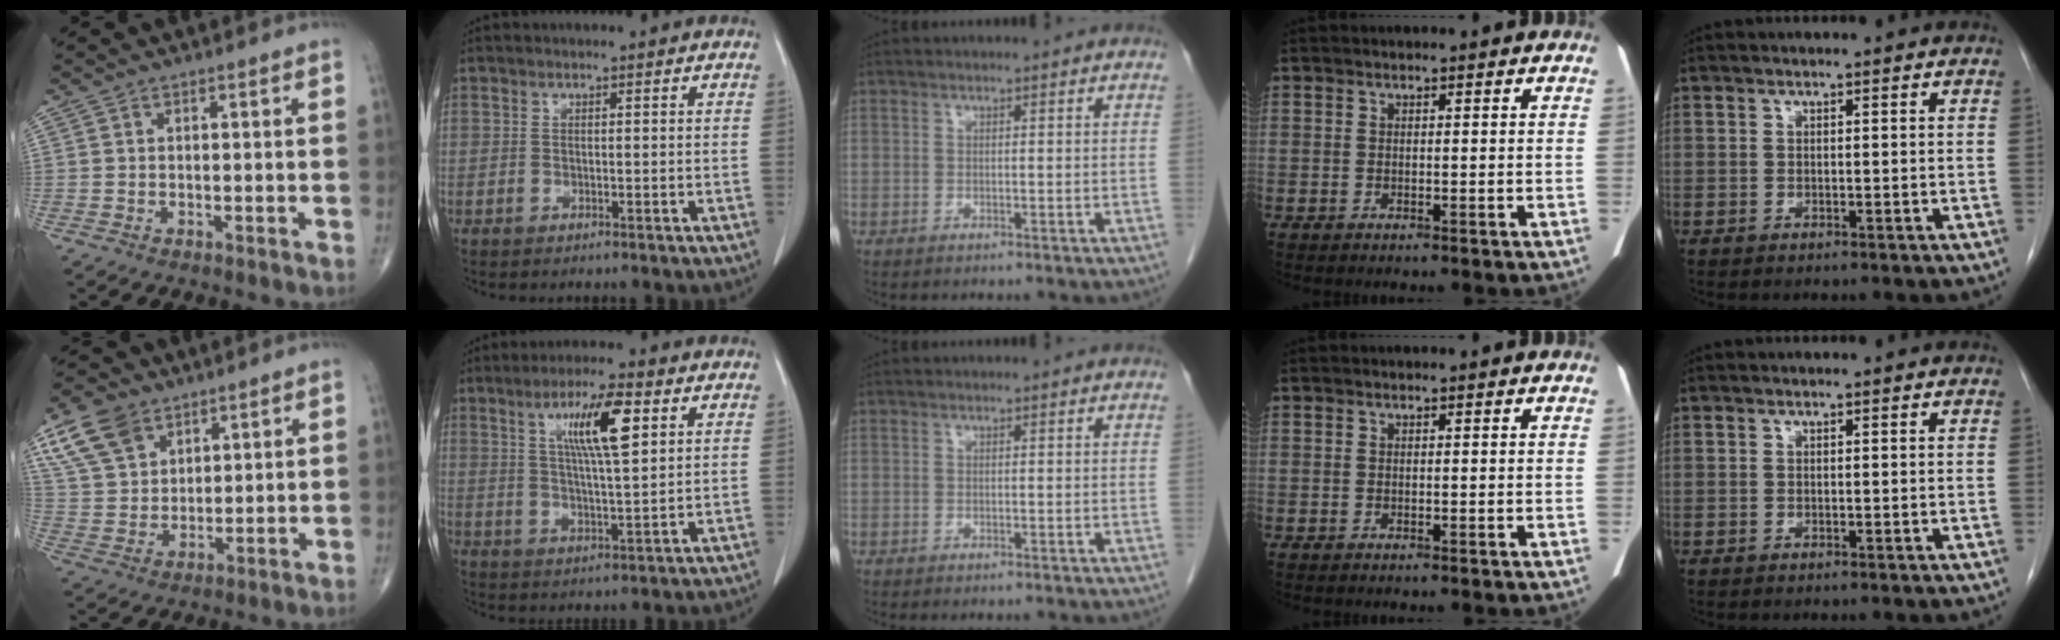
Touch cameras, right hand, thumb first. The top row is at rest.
{"thumb": {"total": 11.1, "force": [6.4, 7.2, 5.4], "torque": [-0.090, -0.016, 0.131]}, "index": {"total": 9.7, "force": [3.8, 1.1, 8.9], "torque": [-0.158, 0.006, 0.065]}, "middle": {"total": 0.6, "force": [-0.6, 0.1, 0.2], "torque": [-0.011, -0.003, -0.009]}}